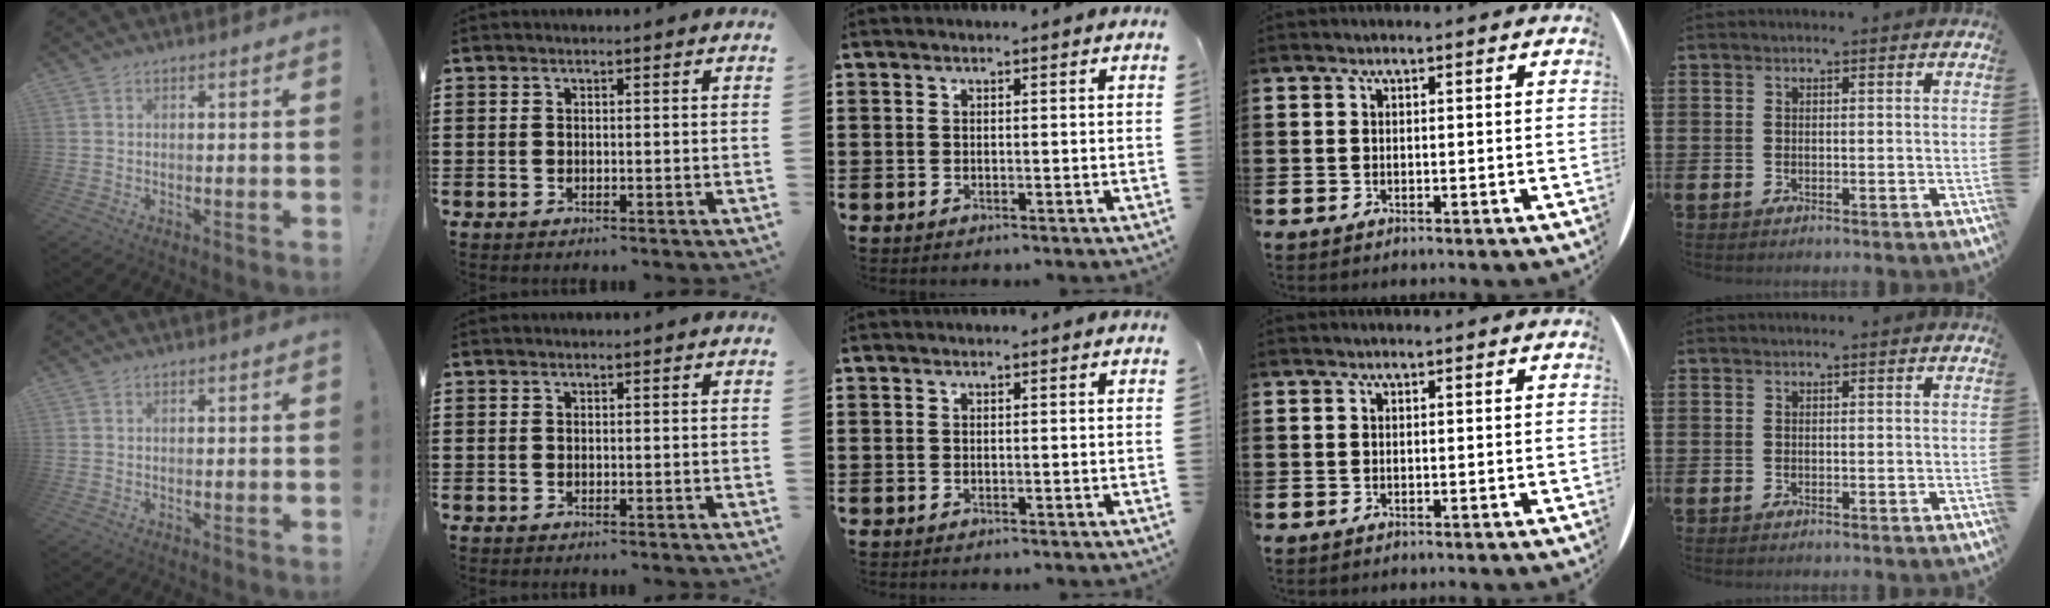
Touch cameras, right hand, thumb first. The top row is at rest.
{}